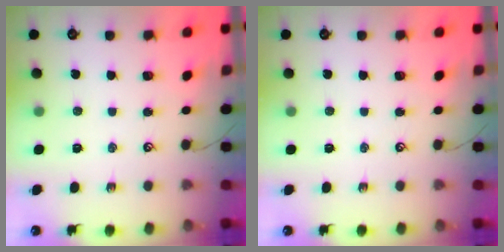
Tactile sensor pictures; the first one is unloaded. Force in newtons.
{"total": 0.0}